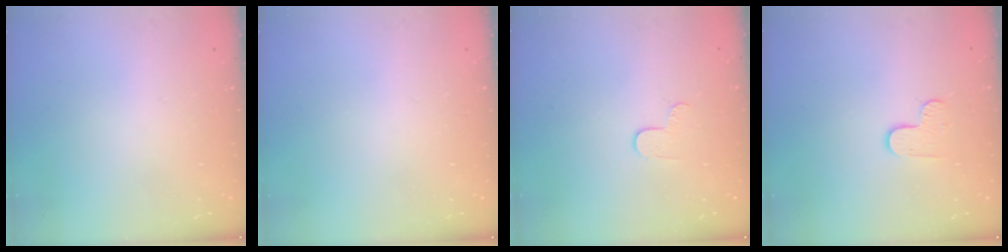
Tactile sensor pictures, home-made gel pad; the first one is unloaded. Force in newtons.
{"total": 0.0}
{"total": 4.7, "press": 4.6, "slide": 0.4}
{"total": 5.5, "press": 5.5, "slide": 0.4}